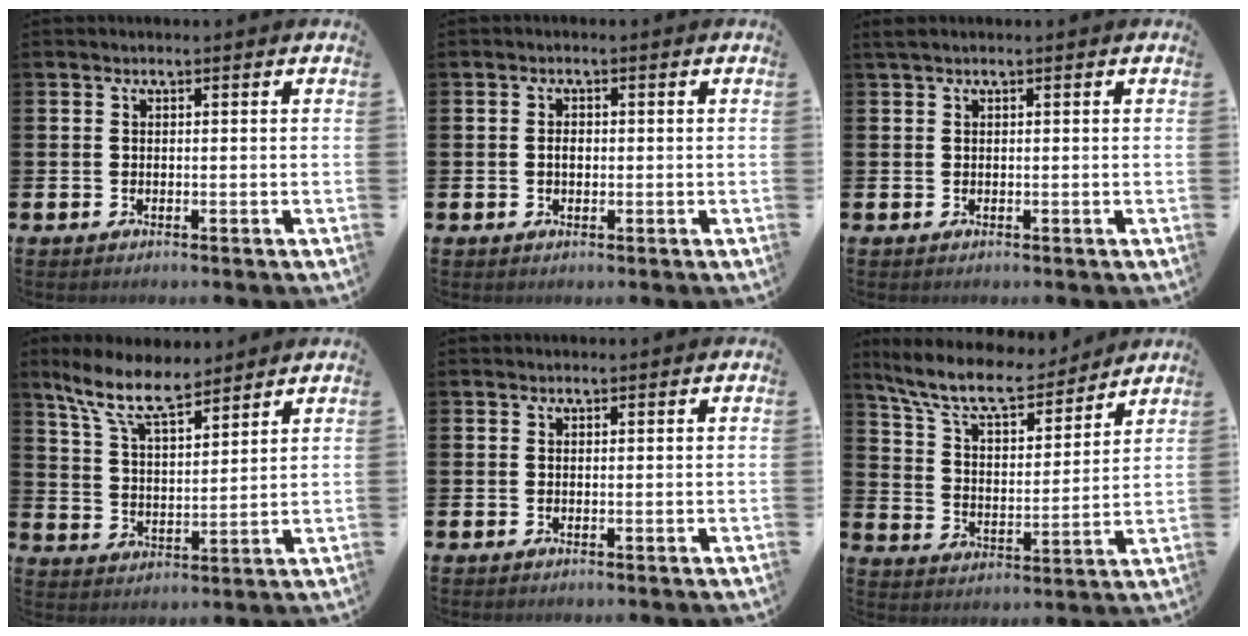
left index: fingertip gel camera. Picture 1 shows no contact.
{"total": 1.6, "force": [0.0, 1.1, 1.2], "torque": [-0.015, 0.003, -0.004]}
{"total": 0.9, "force": [0.6, 0.1, 0.6], "torque": [-0.018, 0.005, 0.012]}
{"total": 9.2, "force": [7.6, 2.7, 4.6], "torque": [-0.112, -0.027, 0.136]}
{"total": 0.7, "force": [0.7, 0.2, 0.0], "torque": [0.008, -0.001, 0.010]}
{"total": 10.2, "force": [9.1, 2.6, 3.8], "torque": [-0.112, -0.054, 0.159]}